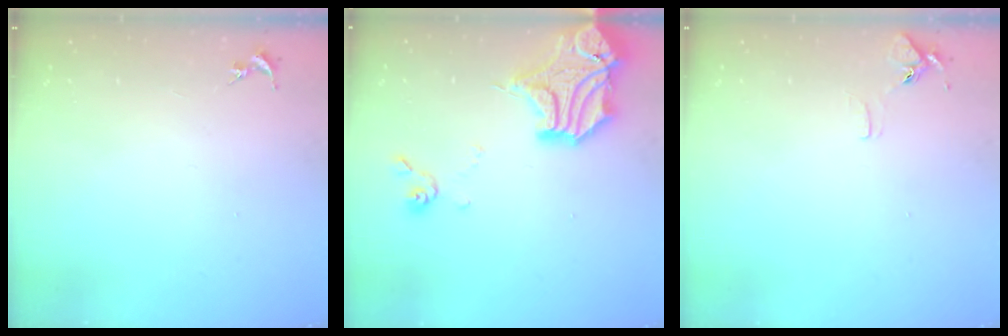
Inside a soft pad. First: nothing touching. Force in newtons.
{"total": 20.2, "press": 20.0, "slide": 2.5}
{"total": 6.2, "press": 6.1, "slide": 0.6}